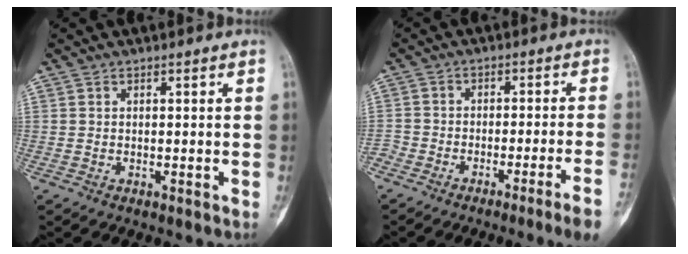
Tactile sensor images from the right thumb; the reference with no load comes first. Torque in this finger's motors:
{"motor_torque": [2.34, 0.93, 1.30, -1.22, 0.38]}